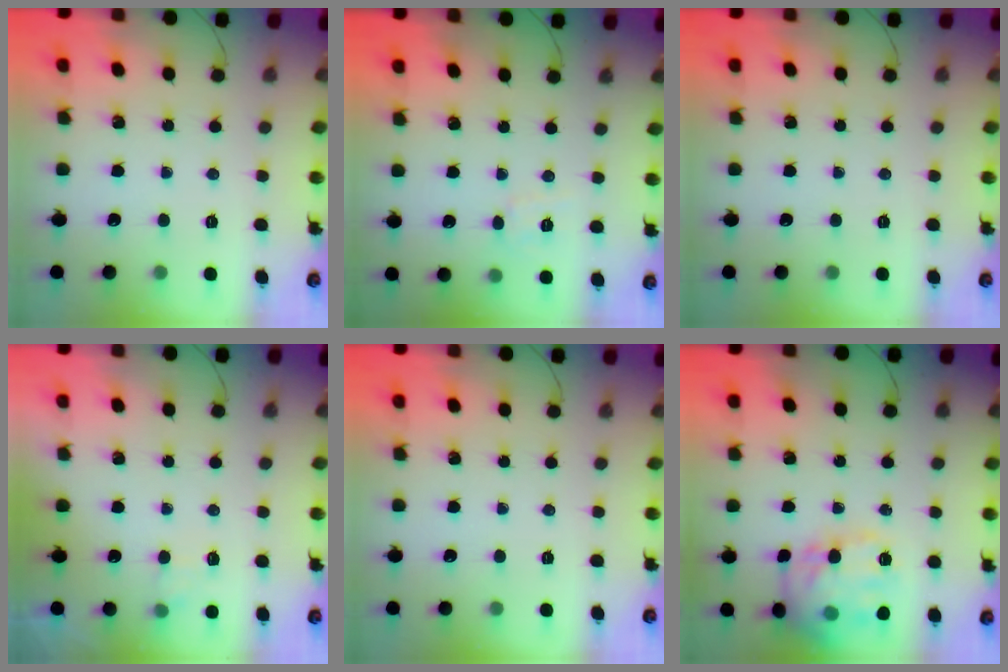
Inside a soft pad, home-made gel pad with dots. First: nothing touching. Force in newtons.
{"total": 4.1, "press": 3.9, "slide": 1.3}
{"total": 0.0}
{"total": 5.1, "press": 4.8, "slide": 1.5}
{"total": 0.0}
{"total": 18.0, "press": 18.0, "slide": 1.3}